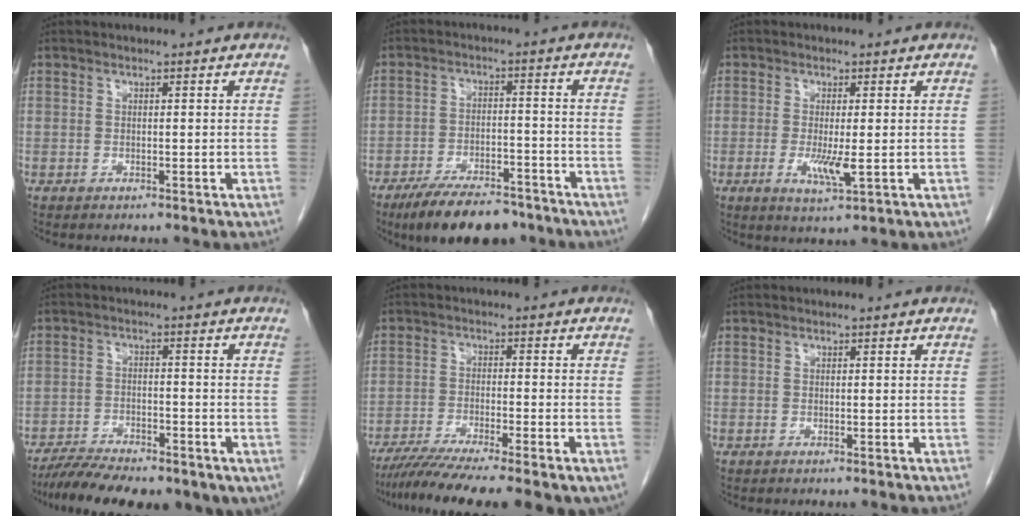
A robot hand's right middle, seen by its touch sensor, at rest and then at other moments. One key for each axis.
{"total": 12.9, "fx": -10.1, "fy": 4.2, "fz": 6.7, "tx": -0.096, "ty": -0.002, "tz": -0.161}
{"total": 3.9, "fx": -0.7, "fy": 0.6, "fz": 3.8, "tx": -0.072, "ty": -0.008, "tz": -0.007}
{"total": 15.2, "fx": -10.3, "fy": 5.5, "fz": 9.8, "tx": -0.163, "ty": -0.005, "tz": -0.154}
{"total": 14.5, "fx": -10.5, "fy": 2.2, "fz": 9.8, "tx": -0.139, "ty": -0.023, "tz": -0.162}
{"total": 0.0}